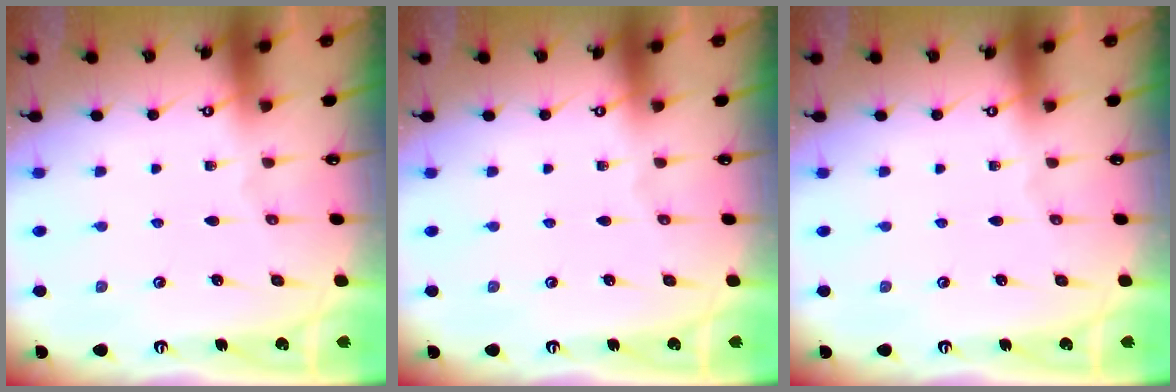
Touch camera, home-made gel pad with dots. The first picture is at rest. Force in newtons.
{"total": 0.0}
{"total": 0.0}